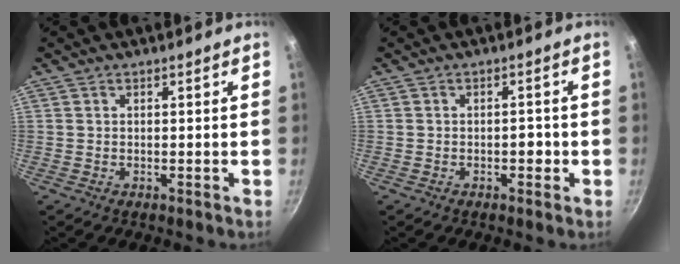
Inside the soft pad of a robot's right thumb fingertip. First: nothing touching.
{"total": 2.2, "force": [-0.7, 1.4, 1.6], "torque": [-0.008, 0.012, -0.010]}